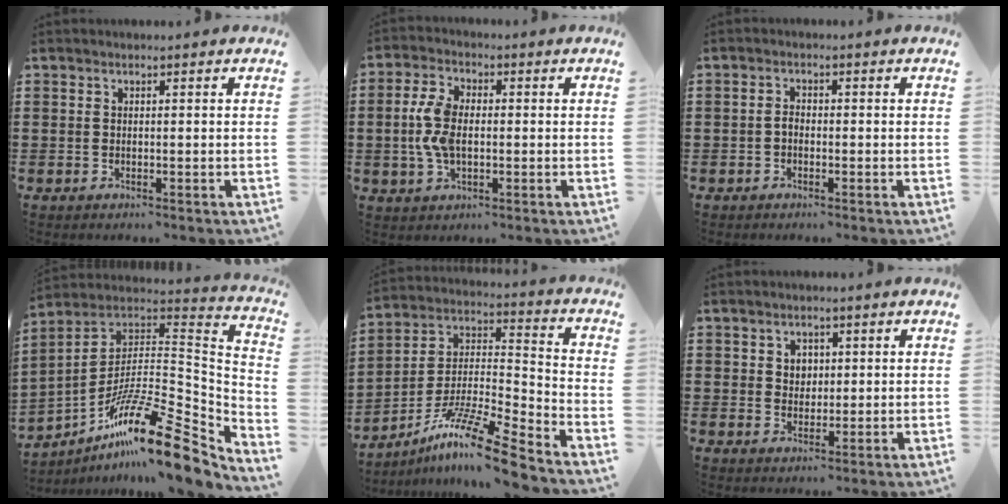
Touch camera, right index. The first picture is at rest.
{"total": 6.8, "force": [-0.2, 3.9, 5.6], "torque": [-0.135, 0.003, -0.011]}
{"total": 1.4, "force": [-0.6, 0.9, 1.0], "torque": [-0.022, 0.002, -0.011]}
{"total": 17.8, "force": [-11.9, 3.6, 12.8], "torque": [-0.199, 0.023, -0.216]}
{"total": 13.0, "force": [-10.3, 0.6, 7.8], "torque": [-0.142, 0.017, -0.200]}
{"total": 2.4, "force": [1.0, 2.1, 0.7], "torque": [-0.023, 0.011, 0.016]}